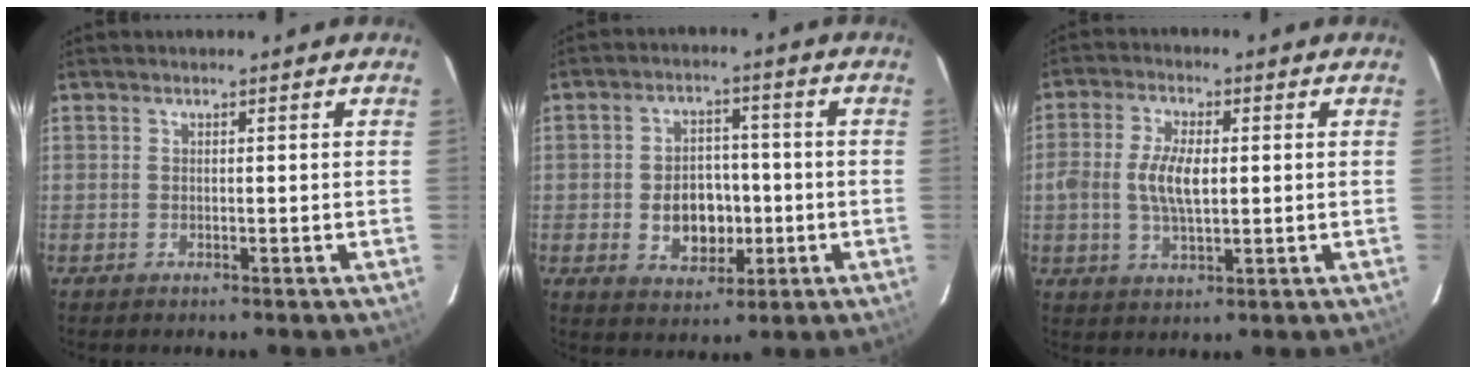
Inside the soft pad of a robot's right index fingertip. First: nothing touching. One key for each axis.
{"total": 8.6, "fx": -1.6, "fy": 6.5, "fz": 5.5, "tx": -0.109, "ty": 0.012, "tz": -0.011}
{"total": 7.4, "fx": 0.1, "fy": 3.4, "fz": 6.5, "tx": -0.128, "ty": 0.004, "tz": 0.002}